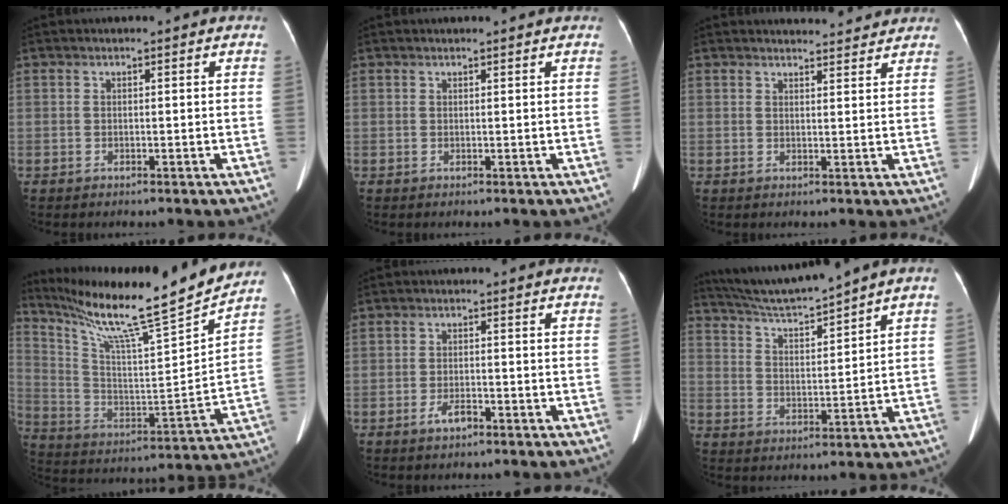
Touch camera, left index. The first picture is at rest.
{"total": 1.7, "force": [1.6, -0.1, 0.3], "torque": [-0.006, 0.007, 0.023]}
{"total": 6.5, "force": [6.3, 1.0, 0.9], "torque": [-0.006, 0.007, 0.066]}
{"total": 22.4, "force": [19.6, -1.0, 10.9], "torque": [-0.200, -0.043, 0.315]}
{"total": 2.4, "force": [-1.6, 0.8, 1.6], "torque": [-0.034, 0.000, -0.028]}
{"total": 9.7, "force": [8.8, -1.6, 3.7], "torque": [-0.067, 0.005, 0.164]}